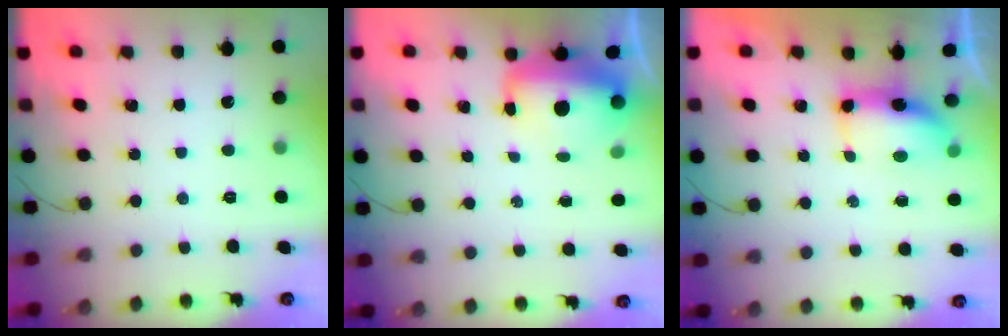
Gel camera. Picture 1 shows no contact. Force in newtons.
{"total": 11.7, "press": 11.4, "slide": 2.7}
{"total": 7.0, "press": 6.9, "slide": 1.1}